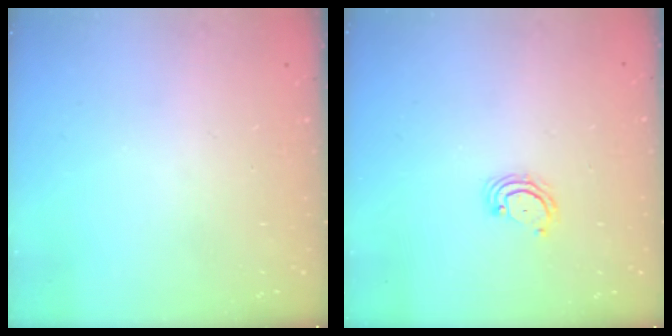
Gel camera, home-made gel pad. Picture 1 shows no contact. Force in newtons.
{"total": 3.6, "press": 3.6, "slide": 0.4}